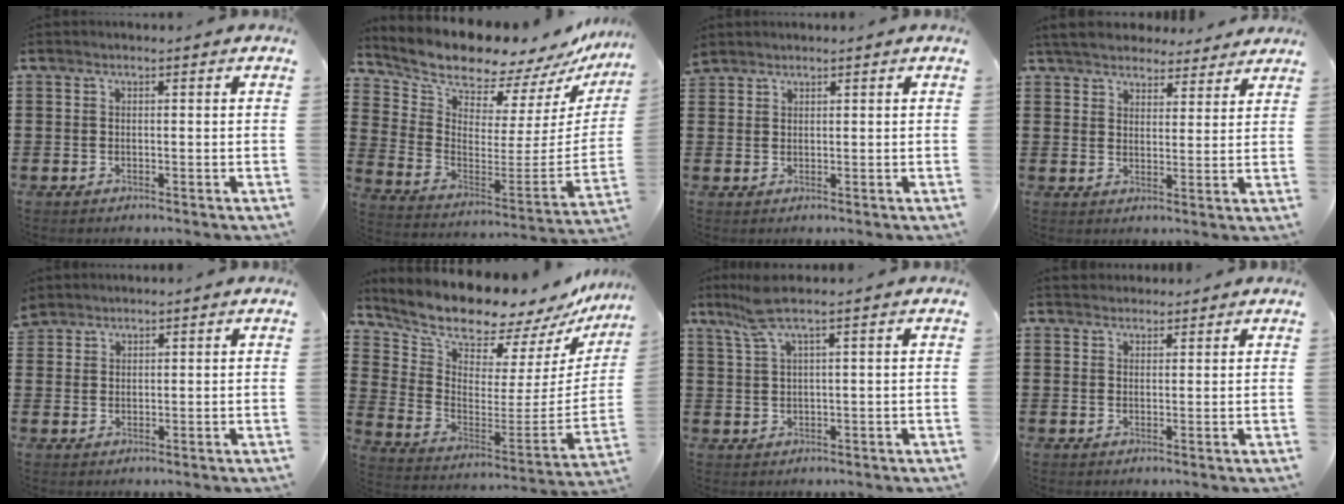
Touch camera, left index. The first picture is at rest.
{"total": 9.0, "force": [8.7, 1.8, 1.8], "torque": [-0.075, -0.088, 0.146]}
{"total": 1.5, "force": [1.4, 0.4, 0.0], "torque": [-0.004, 0.003, 0.029]}
{"total": 5.0, "force": [4.8, 1.3, 1.1], "torque": [-0.039, -0.014, 0.088]}
{"total": 1.9, "force": [1.8, 0.8, -0.1], "torque": [-0.002, 0.004, 0.037]}
{"total": 9.2, "force": [8.7, 1.9, 2.3], "torque": [-0.091, -0.082, 0.149]}
{"total": 4.7, "force": [2.7, 0.1, 3.8], "torque": [-0.087, 0.000, 0.046]}
{"total": 1.9, "force": [1.8, 0.5, -0.2], "torque": [-0.001, 0.003, 0.038]}